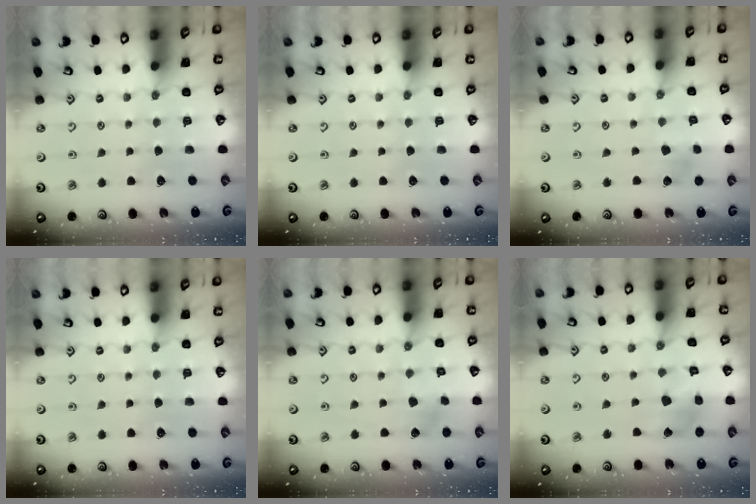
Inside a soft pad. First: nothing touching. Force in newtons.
{"total": 0.0}
{"total": 3.9, "press": 3.9, "slide": 0.4}
{"total": 0.0}
{"total": 3.6, "press": 3.6, "slide": 0.3}
{"total": 8.0, "press": 8.0, "slide": 0.9}